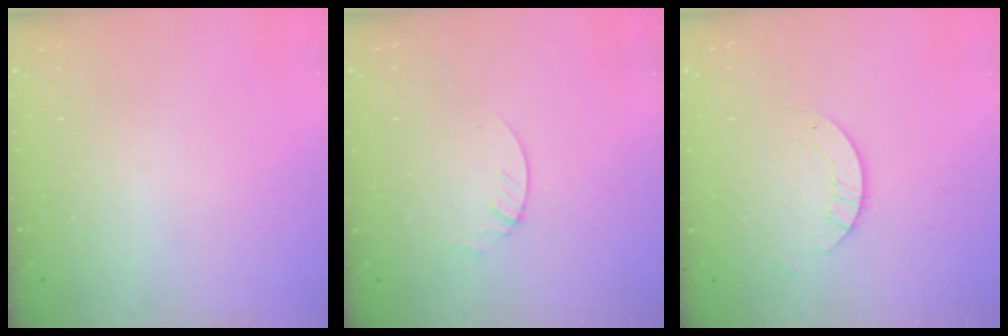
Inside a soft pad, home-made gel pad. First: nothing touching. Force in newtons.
{"total": 2.1, "press": 2.1, "slide": 0.2}
{"total": 2.9, "press": 2.9, "slide": 0.3}